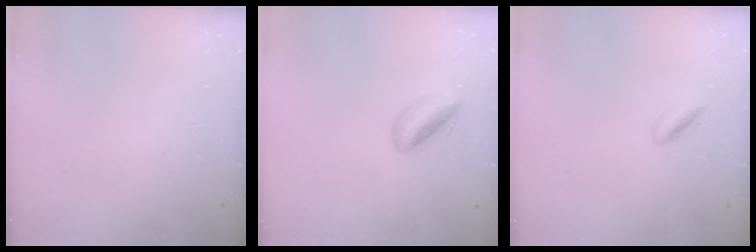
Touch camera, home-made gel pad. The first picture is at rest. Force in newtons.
{"total": 5.7, "press": 5.5, "slide": 1.6}
{"total": 1.8, "press": 1.7, "slide": 0.4}